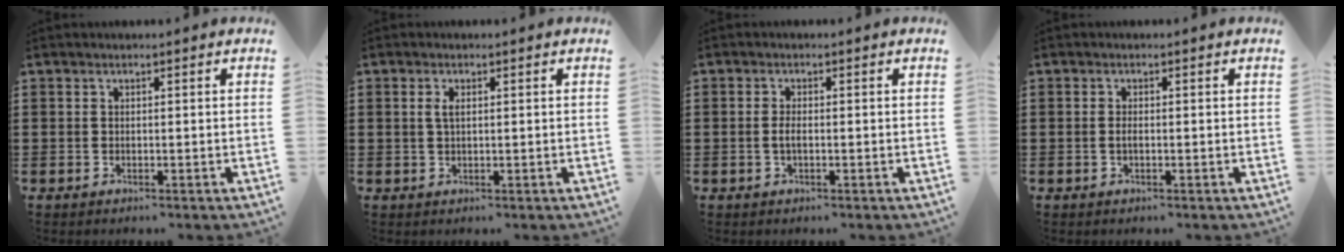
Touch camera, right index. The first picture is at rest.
{"total": 1.8, "force": [0.4, 0.7, 1.6], "torque": [-0.034, 0.004, 0.005]}
{"total": 1.7, "force": [-0.3, 0.6, 1.6], "torque": [-0.037, -0.001, -0.008]}
{"total": 1.0, "force": [-0.2, 0.3, 0.9], "torque": [-0.017, 0.001, -0.004]}